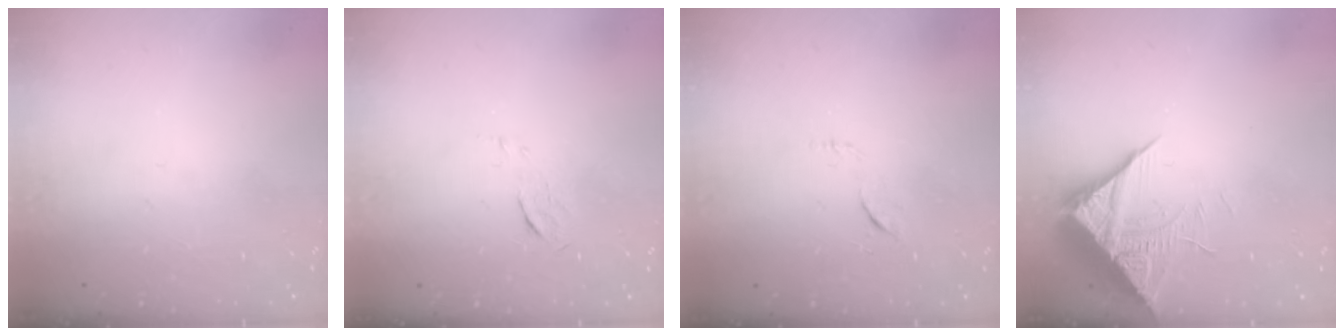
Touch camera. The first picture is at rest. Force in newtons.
{"total": 4.2, "press": 4.1, "slide": 1.1}
{"total": 4.6, "press": 4.5, "slide": 0.5}
{"total": 10.0, "press": 10.0, "slide": 0.6}